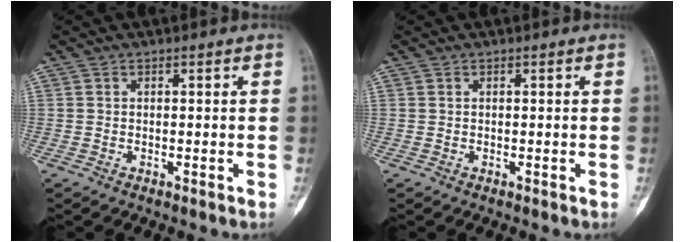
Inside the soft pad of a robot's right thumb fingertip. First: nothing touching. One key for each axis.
{"total": 0.0}